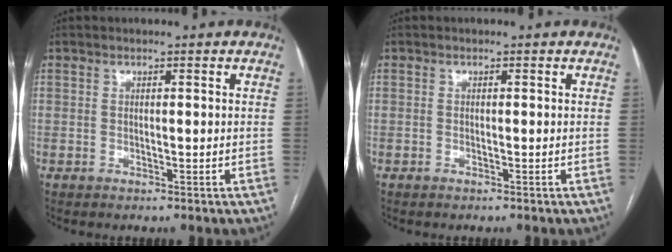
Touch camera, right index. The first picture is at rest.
{"total": 0.0}